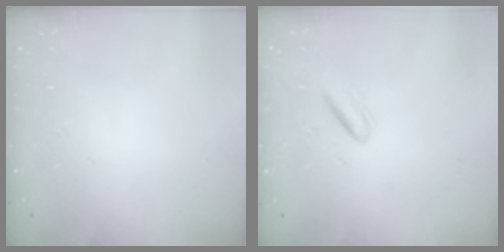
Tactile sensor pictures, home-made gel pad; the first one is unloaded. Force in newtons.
{"total": 1.5, "press": 1.4, "slide": 0.7}